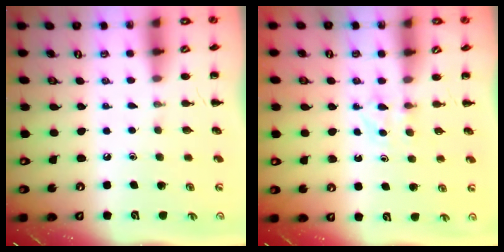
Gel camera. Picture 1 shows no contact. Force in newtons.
{"total": 2.8, "press": 2.6, "slide": 1.0}